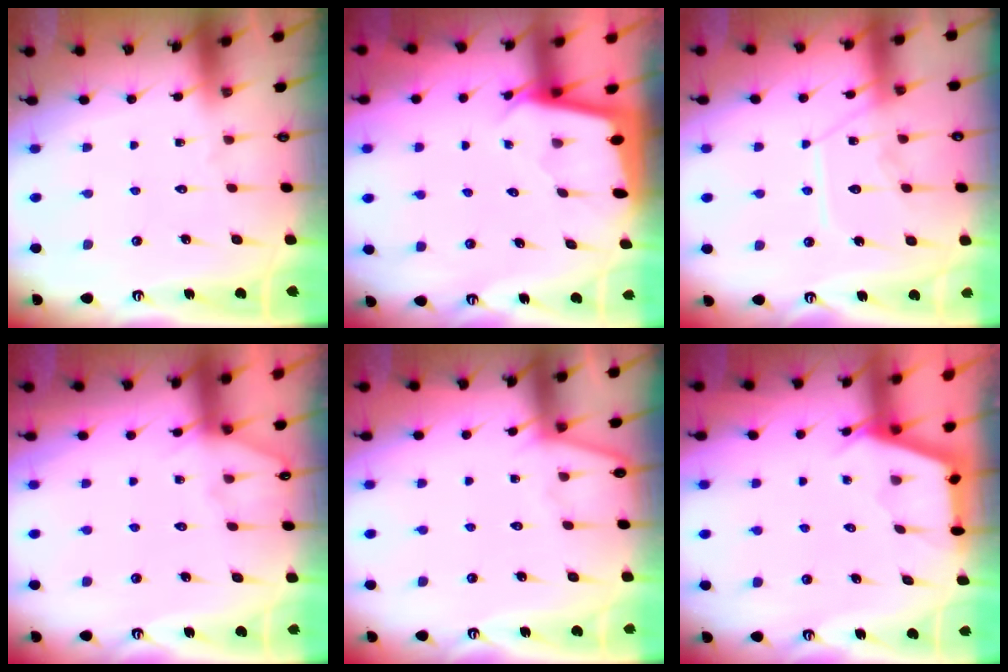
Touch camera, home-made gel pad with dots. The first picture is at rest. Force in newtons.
{"total": 1.8, "press": 1.8, "slide": 0.1}
{"total": 11.9, "press": 11.9, "slide": 1.1}
{"total": 6.5, "press": 6.5, "slide": 0.6}
{"total": 4.2, "press": 4.2, "slide": 0.6}
{"total": 2.8, "press": 2.8, "slide": 0.4}